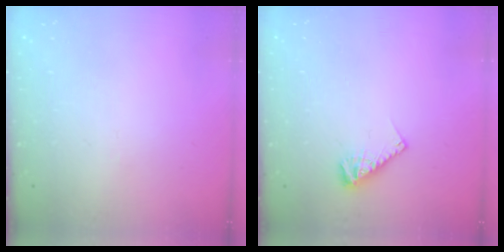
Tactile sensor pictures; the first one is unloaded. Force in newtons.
{"total": 7.2, "press": 7.2, "slide": 0.6}